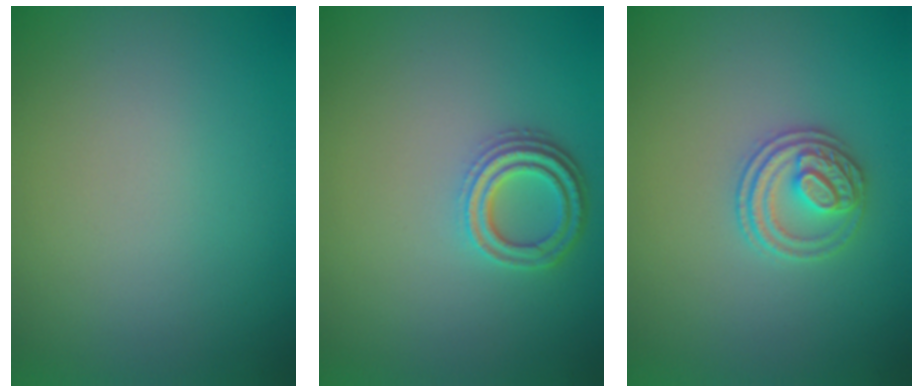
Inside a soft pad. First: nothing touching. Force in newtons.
{"total": 3.2, "press": 2.7, "slide": 1.8}
{"total": 2.7, "press": 2.6, "slide": 0.7}